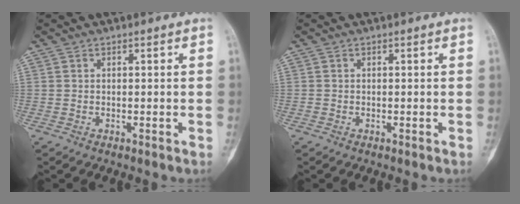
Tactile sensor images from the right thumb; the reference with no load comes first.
{"total": 0.0}